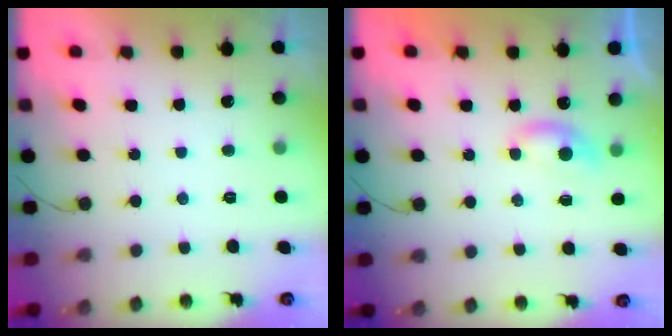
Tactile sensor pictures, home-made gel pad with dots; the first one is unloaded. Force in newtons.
{"total": 5.4, "press": 5.3, "slide": 0.5}